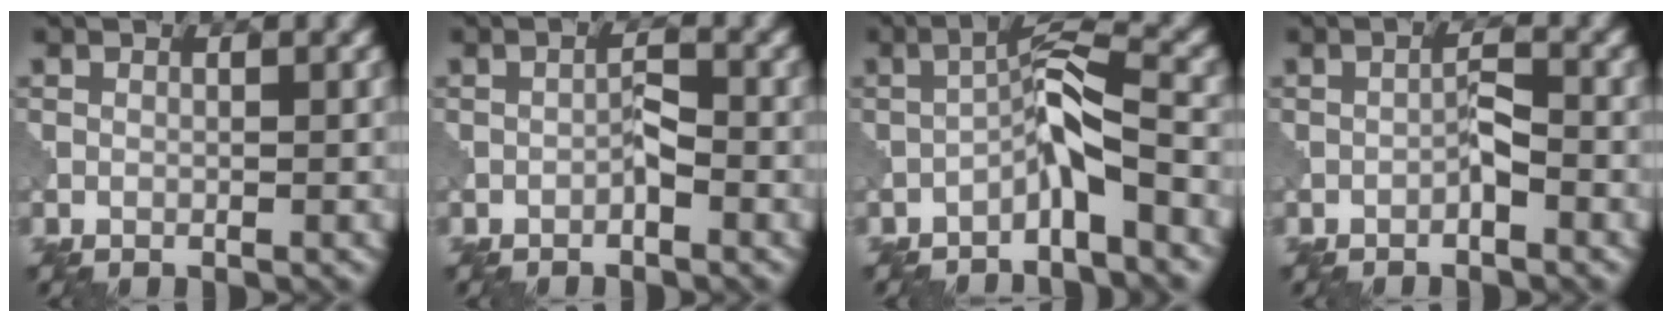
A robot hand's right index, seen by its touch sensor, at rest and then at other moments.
{"total": 1.3, "force": [-0.7, 0.3, 1.0], "torque": [-0.018, 0.005, -0.013]}
{"total": 4.1, "force": [-2.2, 0.7, 3.4], "torque": [-0.060, 0.019, -0.047]}
{"total": 1.4, "force": [-0.8, 0.3, 1.2], "torque": [-0.022, 0.007, -0.015]}